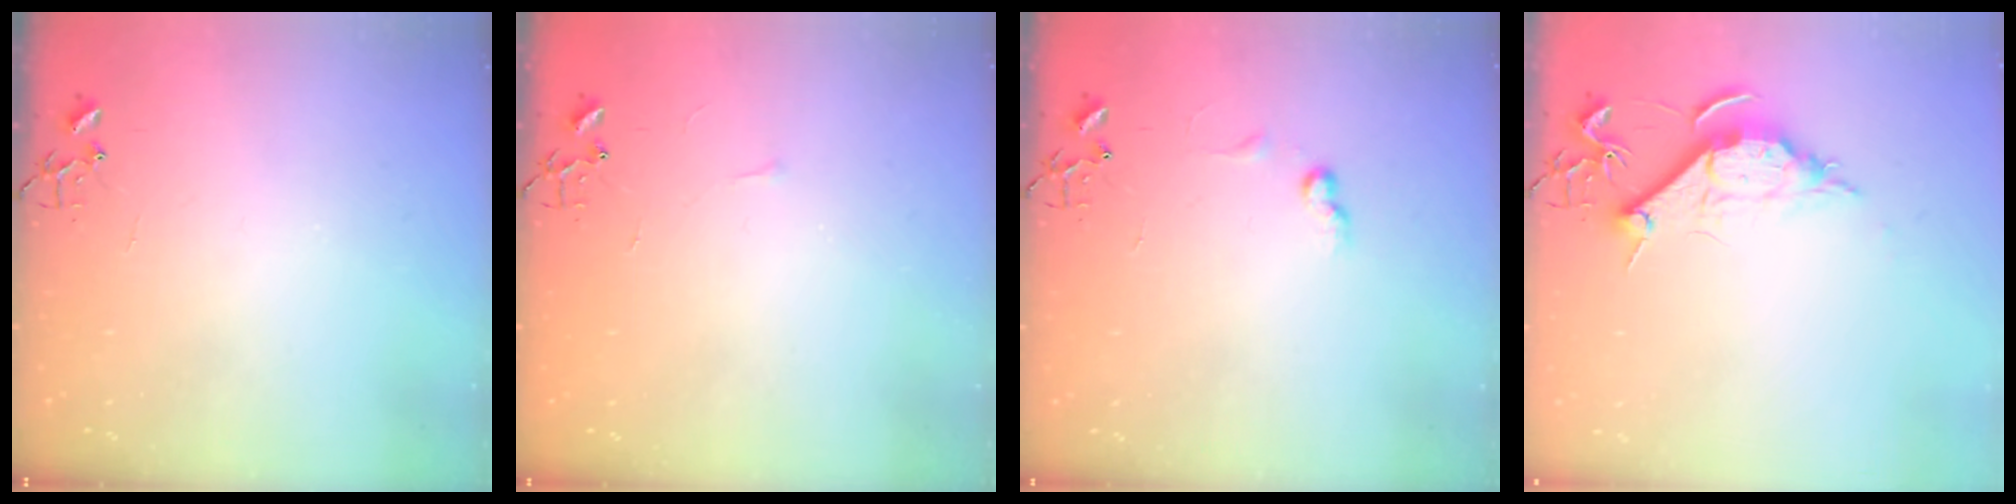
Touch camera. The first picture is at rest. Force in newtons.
{"total": 3.3, "press": 3.2, "slide": 0.5}
{"total": 6.0, "press": 6.0, "slide": 0.8}
{"total": 9.3, "press": 9.2, "slide": 1.0}